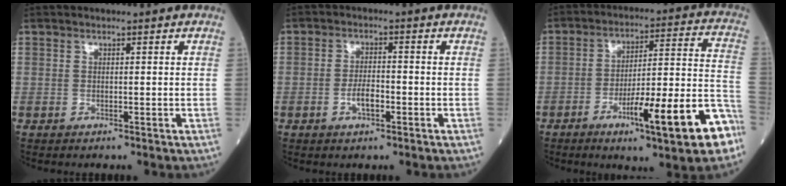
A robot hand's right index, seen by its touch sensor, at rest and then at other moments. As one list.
[{"total": 3.2, "force": [-1.2, 1.1, 2.7], "torque": [-0.052, 0.003, -0.021]}, {"total": 17.6, "force": [-8.6, 1.7, 15.2], "torque": [-0.192, 0.015, -0.118]}]